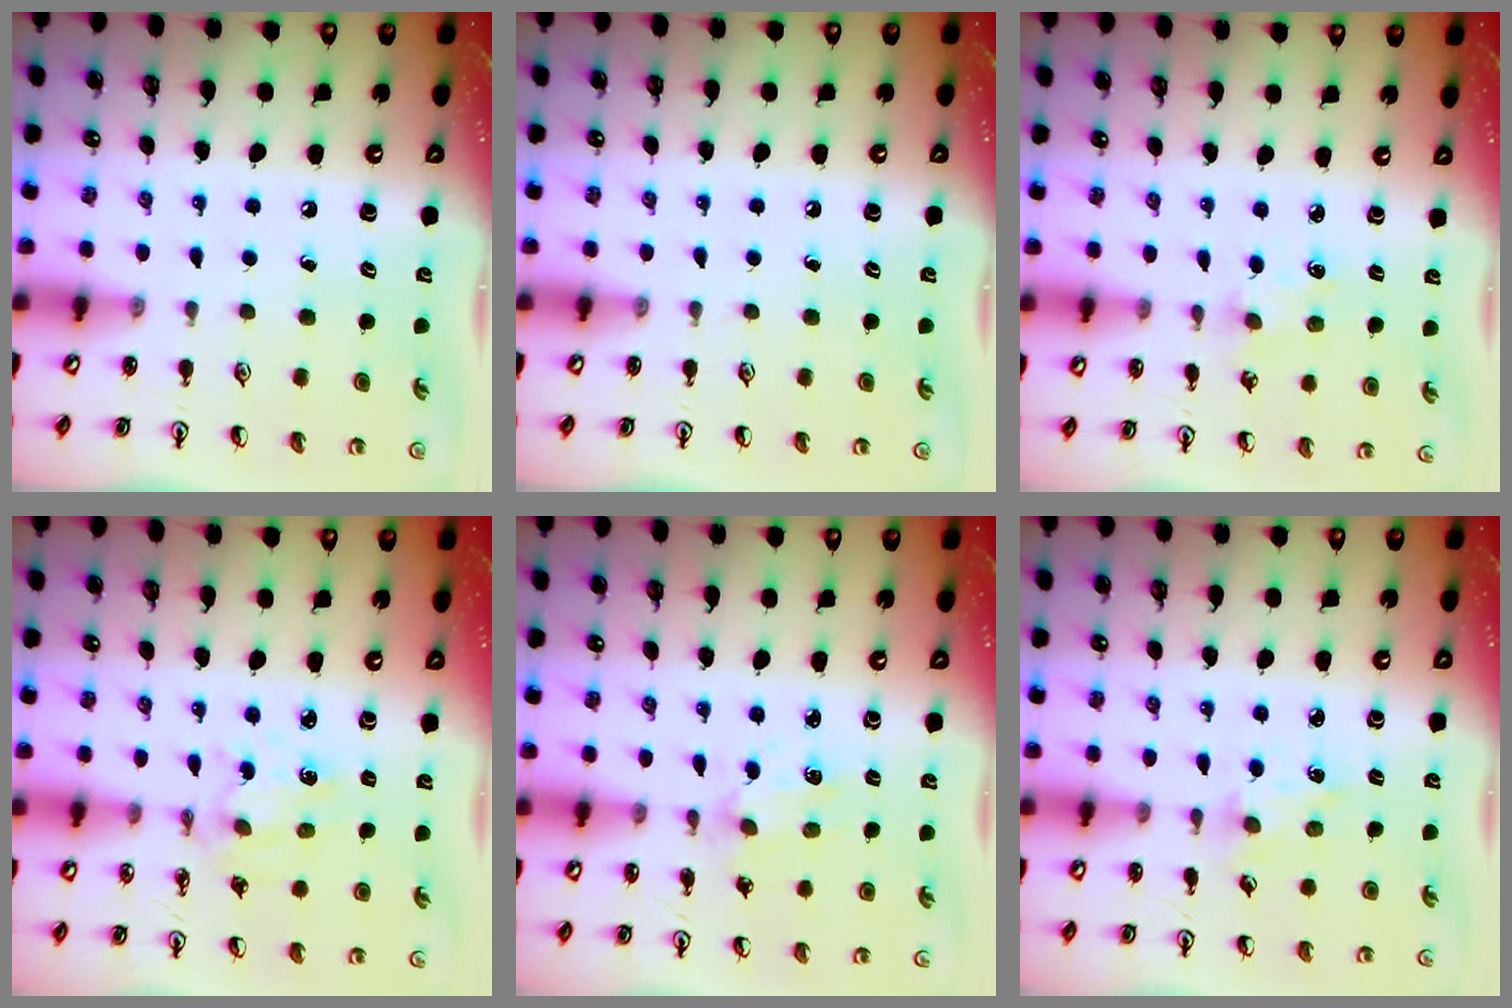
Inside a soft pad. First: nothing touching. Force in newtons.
{"total": 0.0}
{"total": 1.5, "press": 1.4, "slide": 0.2}
{"total": 1.8, "press": 1.7, "slide": 0.3}
{"total": 1.7, "press": 1.6, "slide": 0.5}
{"total": 1.9, "press": 1.9, "slide": 0.3}